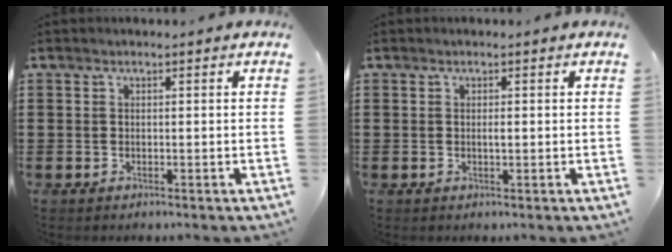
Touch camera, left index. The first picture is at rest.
{"total": 0.8, "force": [0.0, 0.1, 0.8], "torque": [-0.016, -0.002, 0.000]}